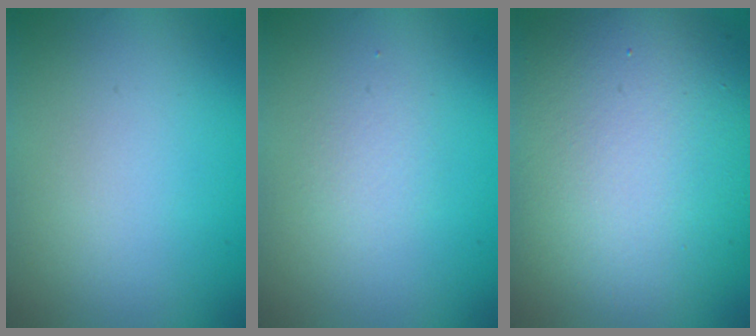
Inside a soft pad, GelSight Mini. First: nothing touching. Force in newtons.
{"total": 1.1, "press": 1.1, "slide": 0.1}
{"total": 12.9, "press": 12.9, "slide": 0.5}